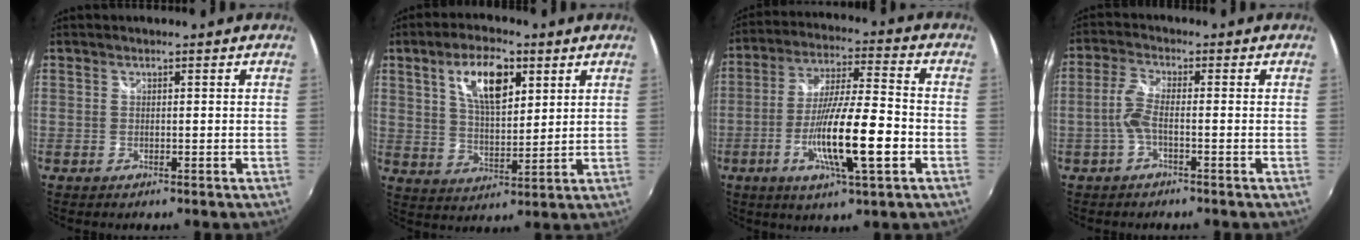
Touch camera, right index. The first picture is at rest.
{"total": 11.0, "force": [5.0, 4.6, 8.6], "torque": [-0.153, 0.014, 0.089]}
{"total": 15.2, "force": [-5.0, 1.9, 14.2], "torque": [-0.269, -0.014, -0.088]}
{"total": 4.0, "force": [-1.5, 0.7, 3.7], "torque": [-0.087, 0.005, -0.031]}